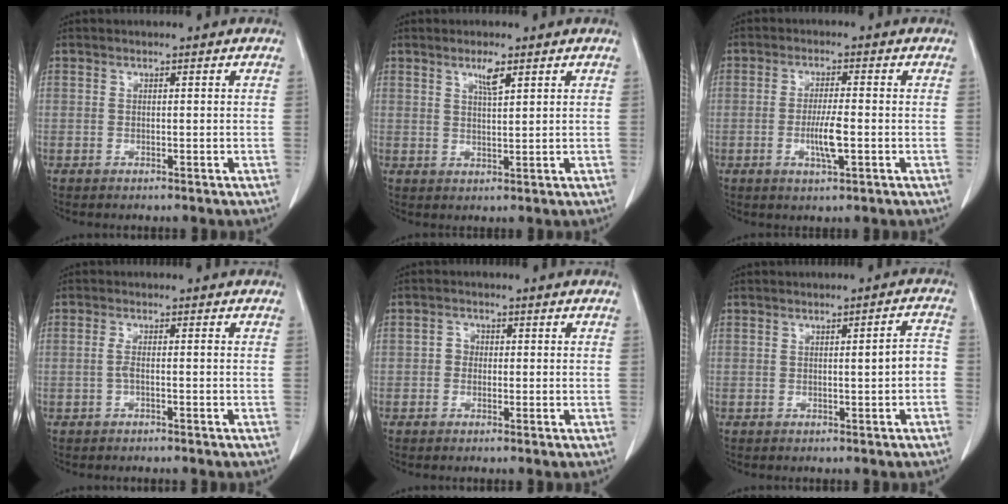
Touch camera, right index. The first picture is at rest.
{"total": 3.0, "force": [1.9, 0.3, 2.3], "torque": [-0.043, -0.002, 0.035]}
{"total": 4.8, "force": [-1.1, 0.5, 4.6], "torque": [-0.089, -0.007, -0.018]}
{"total": 1.5, "force": [-0.3, 0.1, 1.5], "torque": [-0.030, 0.000, -0.007]}
{"total": 1.7, "force": [0.0, 1.6, 0.7], "torque": [-0.006, 0.005, -0.003]}
{"total": 3.1, "force": [-0.4, 0.4, 3.1], "torque": [-0.041, 0.009, -0.004]}